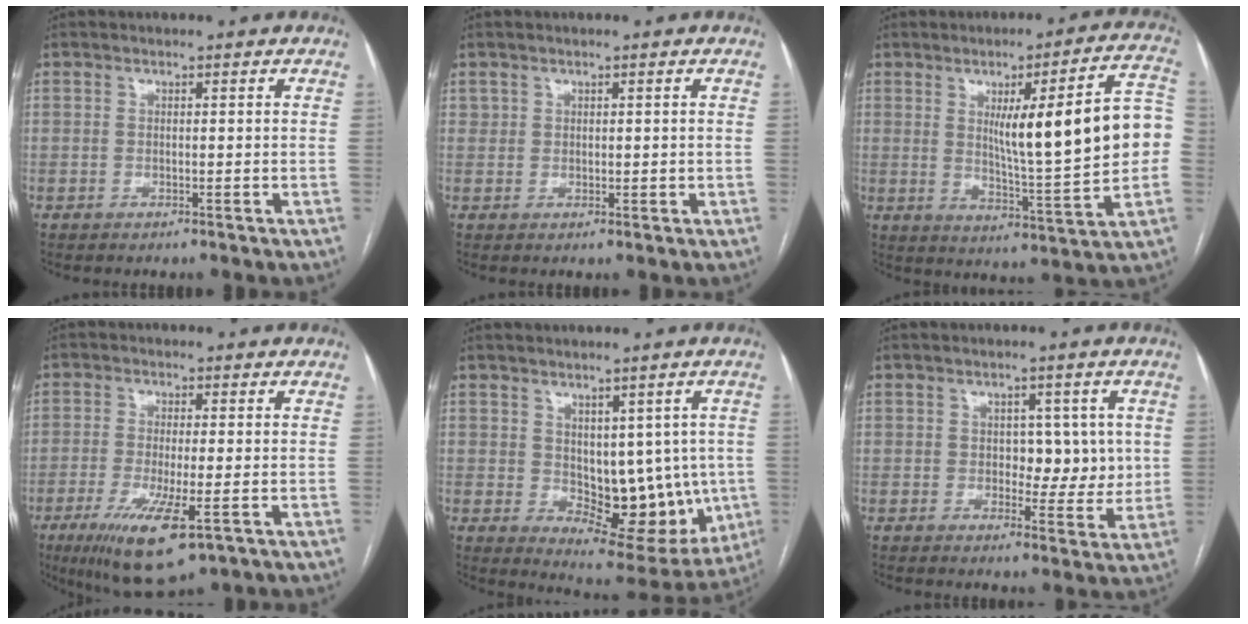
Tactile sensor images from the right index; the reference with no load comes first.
{"total": 1.4, "force": [0.7, 1.2, 0.3], "torque": [-0.002, 0.002, 0.015]}
{"total": 17.3, "force": [1.8, 1.4, 17.2], "torque": [-0.235, 0.013, 0.031]}
{"total": 10.7, "force": [-5.0, 1.9, 9.2], "torque": [-0.169, -0.032, -0.079]}
{"total": 13.1, "force": [-0.5, 7.5, 10.7], "torque": [-0.120, 0.003, 0.022]}
{"total": 5.9, "force": [0.7, 3.8, 4.5], "torque": [-0.041, 0.009, 0.014]}